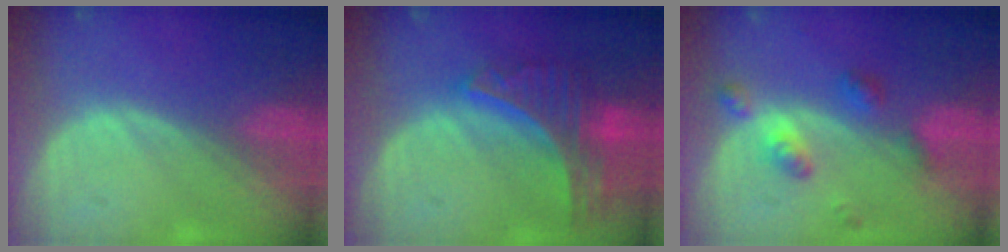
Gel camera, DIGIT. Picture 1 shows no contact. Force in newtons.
{"total": 8.9, "press": 7.6, "slide": 4.5}
{"total": 4.9, "press": 4.9, "slide": 0.2}